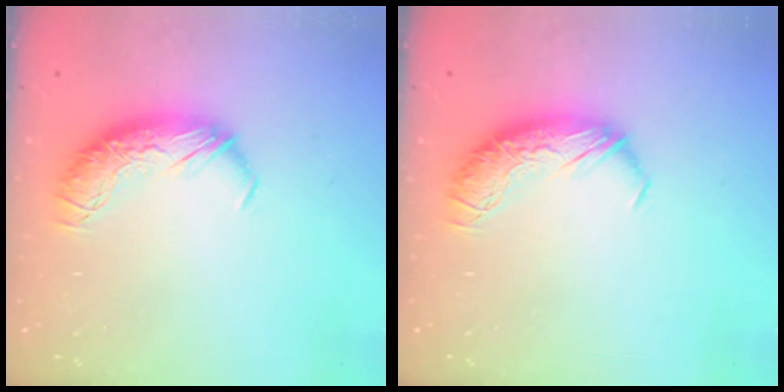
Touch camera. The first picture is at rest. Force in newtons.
{"total": 0.0}